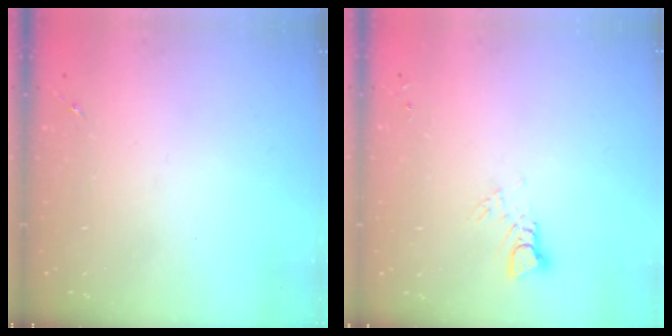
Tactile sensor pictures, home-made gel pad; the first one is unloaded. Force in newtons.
{"total": 3.6, "press": 3.6, "slide": 0.1}